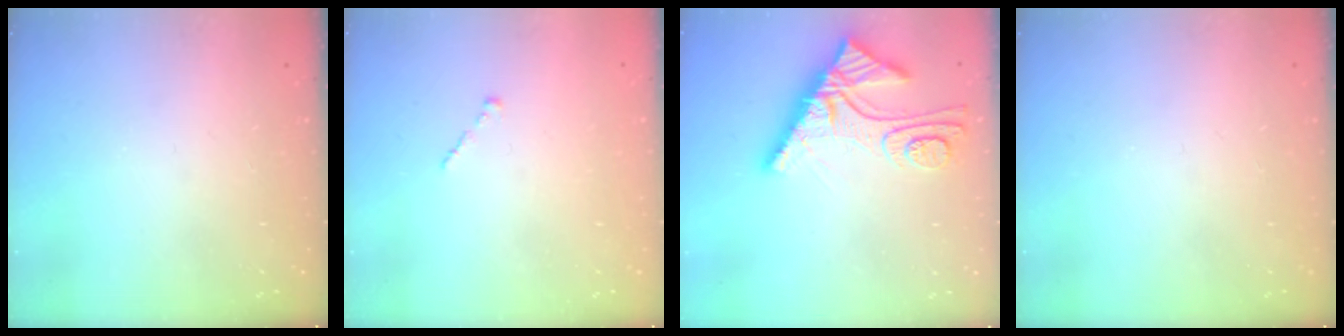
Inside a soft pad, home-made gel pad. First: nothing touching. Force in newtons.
{"total": 0.0}
{"total": 11.9, "press": 11.9, "slide": 1.0}
{"total": 0.0}